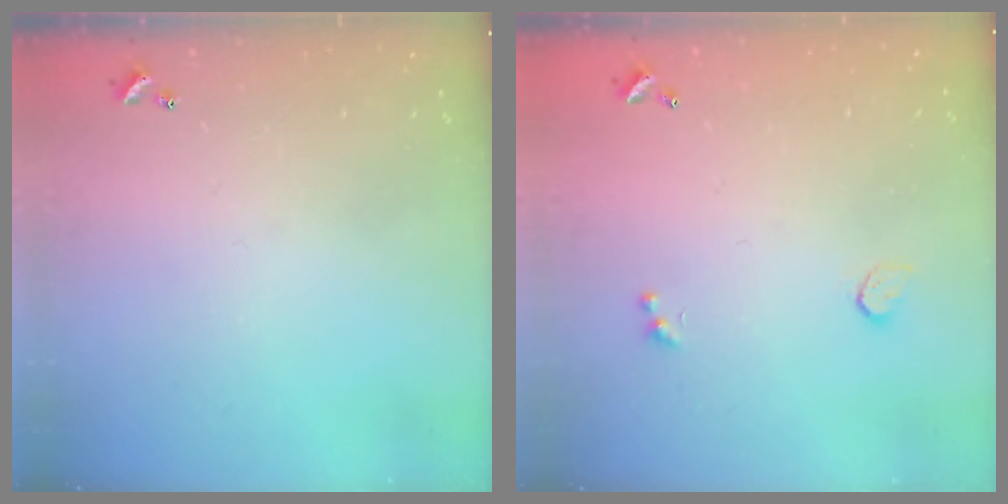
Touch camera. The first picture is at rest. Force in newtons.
{"total": 0.8, "press": 0.6, "slide": 0.4}